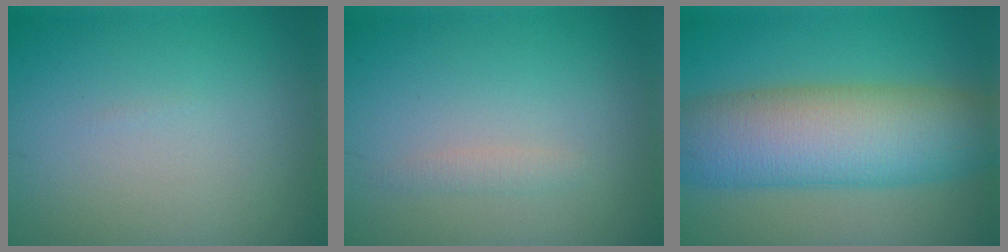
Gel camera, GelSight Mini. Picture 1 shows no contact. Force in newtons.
{"total": 0.9, "press": 0.9, "slide": 0.1}
{"total": 10.6, "press": 10.6, "slide": 0.3}